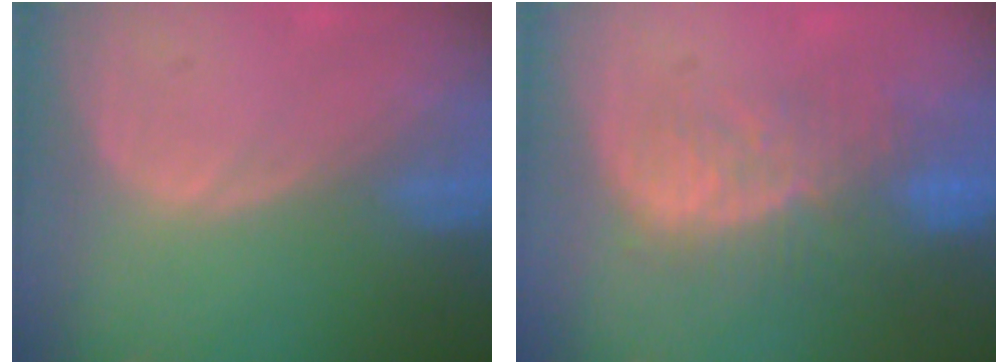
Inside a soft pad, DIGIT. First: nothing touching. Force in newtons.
{"total": 10.1, "press": 8.5, "slide": 5.6}